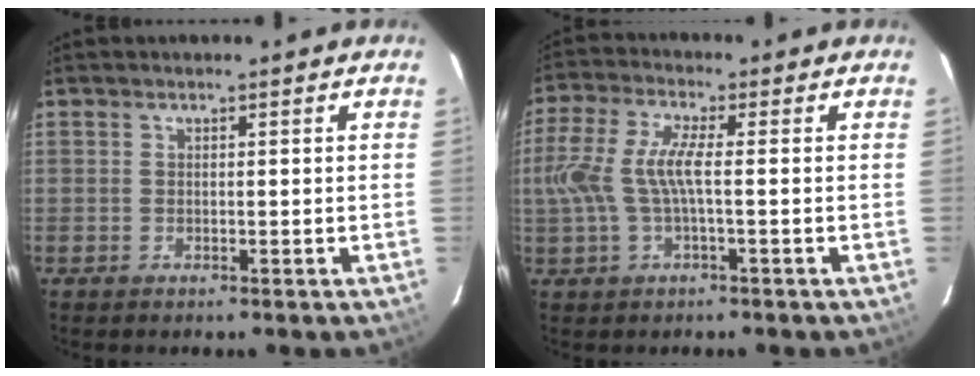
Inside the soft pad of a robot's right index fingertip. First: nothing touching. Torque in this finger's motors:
{"motor_torque": [0.32, 0.01, 0.34, 0.15]}